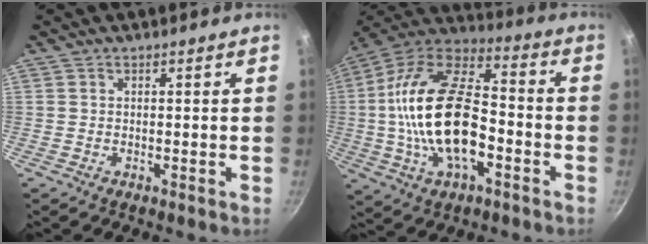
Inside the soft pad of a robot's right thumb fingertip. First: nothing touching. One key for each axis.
{"total": 23.5, "fx": -3.8, "fy": 12.6, "fz": 19.4, "tx": -0.353, "ty": 0.043, "tz": -0.081}